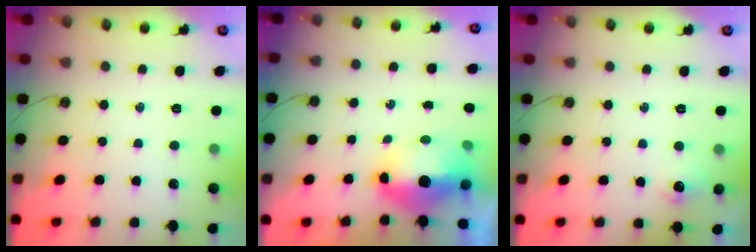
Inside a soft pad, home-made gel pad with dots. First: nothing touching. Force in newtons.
{"total": 9.3, "press": 9.2, "slide": 1.4}
{"total": 6.3, "press": 6.3, "slide": 0.8}